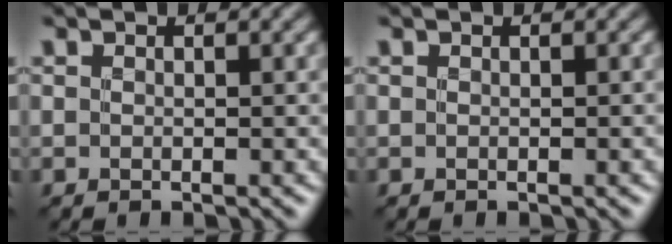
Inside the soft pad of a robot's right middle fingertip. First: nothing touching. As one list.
[{"total": 0.0}]